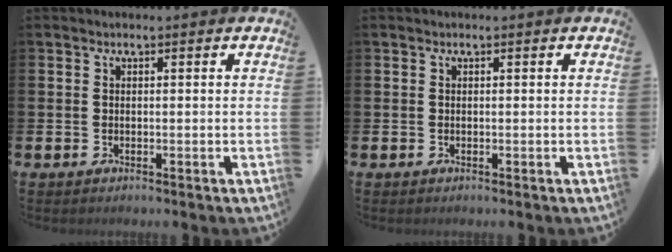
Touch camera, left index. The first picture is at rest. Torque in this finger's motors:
{"motor_torque": [0.00, 0.00, 0.00, 0.00]}